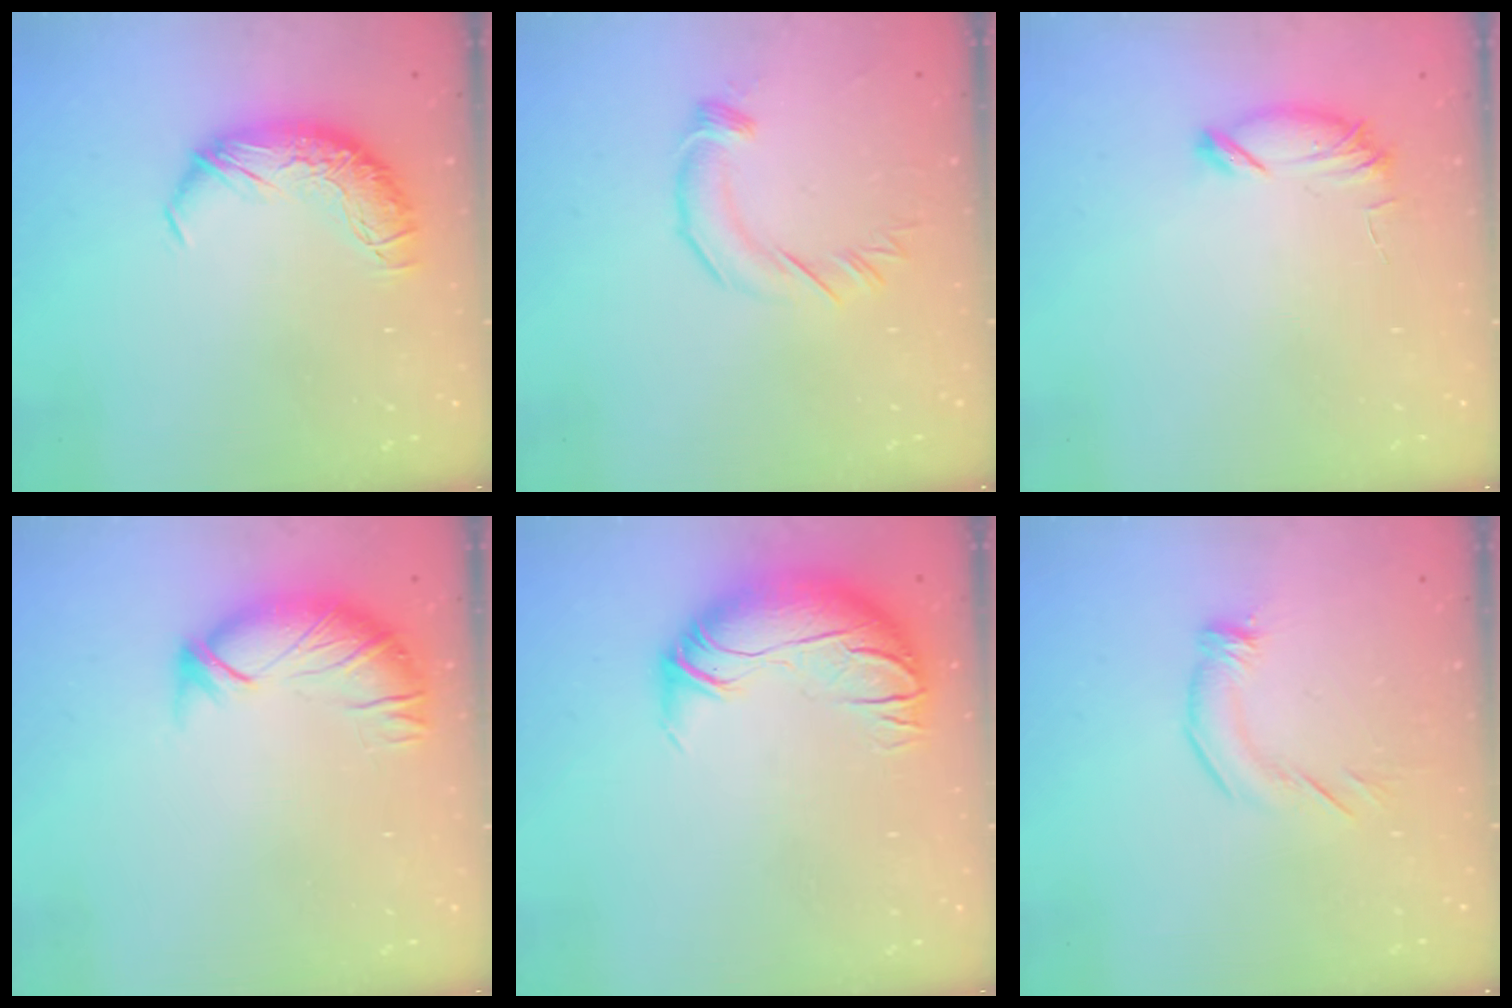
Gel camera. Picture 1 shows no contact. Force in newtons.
{"total": 2.5, "press": 2.5, "slide": 0.2}
{"total": 7.0, "press": 7.0, "slide": 0.5}
{"total": 2.9, "press": 2.6, "slide": 1.4}
{"total": 2.9, "press": 0.5, "slide": 2.9}
{"total": 2.4, "press": 2.3, "slide": 0.9}